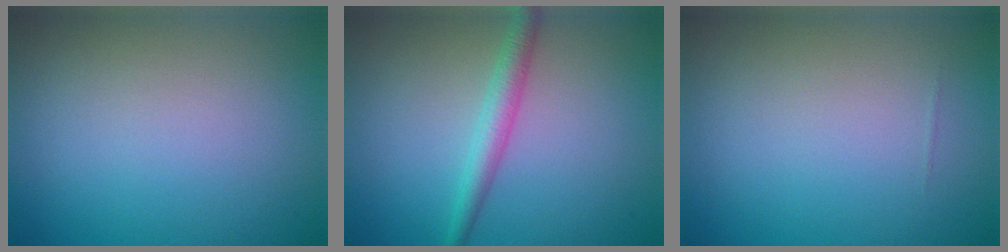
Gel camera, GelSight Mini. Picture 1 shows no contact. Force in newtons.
{"total": 2.5, "press": 2.5, "slide": 0.0}
{"total": 0.0}